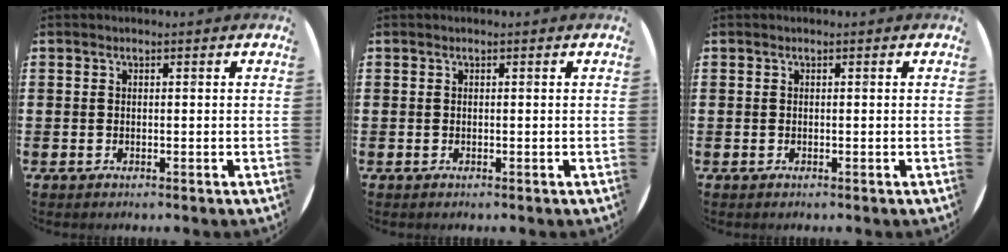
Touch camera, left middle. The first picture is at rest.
{"total": 0.0}
{"total": 0.0}